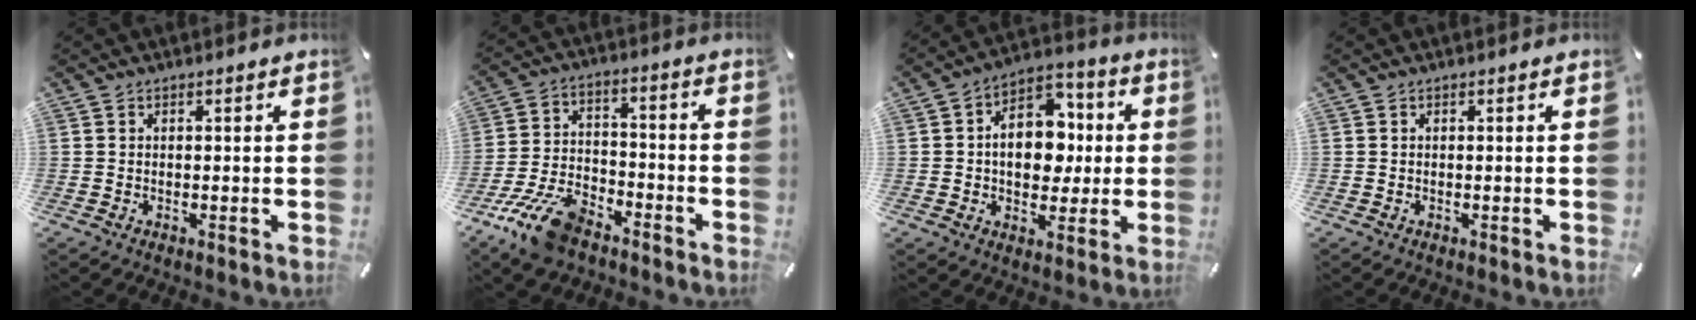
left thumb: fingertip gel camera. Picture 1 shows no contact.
{"total": 13.1, "force": [-9.2, 6.1, 7.1], "torque": [-0.138, 0.051, -0.168]}
{"total": 12.7, "force": [-0.2, 9.5, 8.4], "torque": [-0.133, 0.004, -0.002]}
{"total": 0.0}